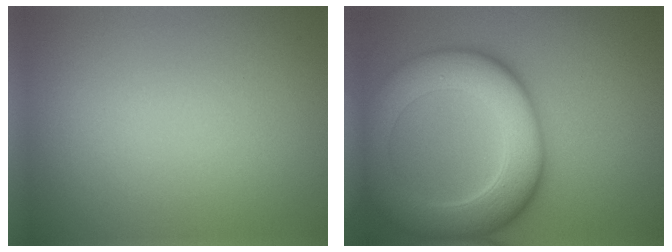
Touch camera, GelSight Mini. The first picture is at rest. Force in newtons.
{"total": 9.6, "press": 9.5, "slide": 0.4}